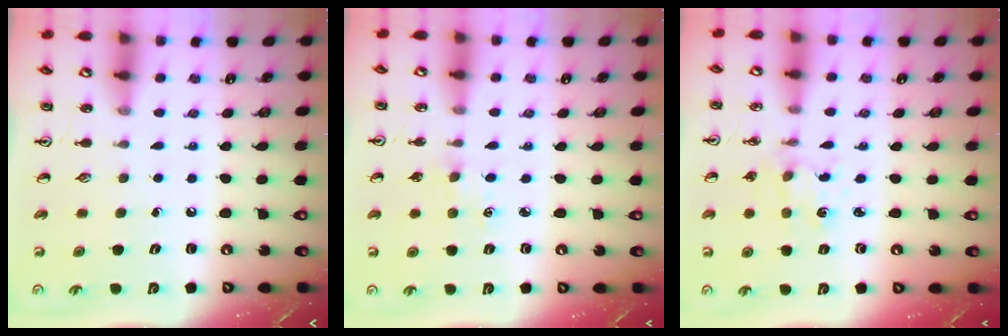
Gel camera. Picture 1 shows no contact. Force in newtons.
{"total": 1.1, "press": 1.1, "slide": 0.3}
{"total": 1.2, "press": 1.2, "slide": 0.1}